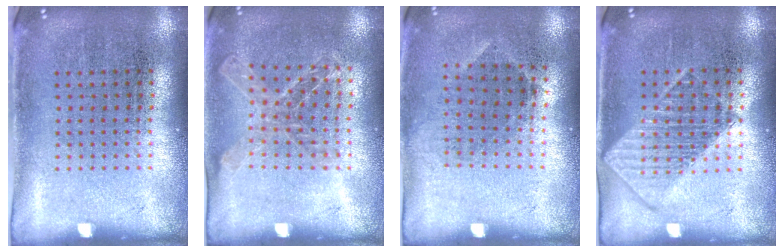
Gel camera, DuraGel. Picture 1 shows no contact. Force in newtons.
{"total": 1.1, "press": 1.1, "slide": 0.0}
{"total": 0.8, "press": 0.7, "slide": 0.5}
{"total": 1.3, "press": 1.3, "slide": 0.1}